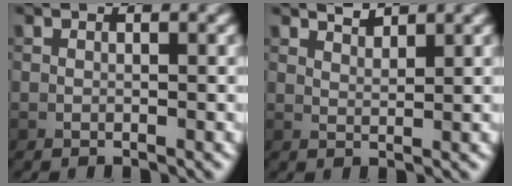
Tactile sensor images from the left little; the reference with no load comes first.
{"total": 1.5, "force": [1.5, 0.2, 0.4], "torque": [-0.009, 0.000, 0.025]}